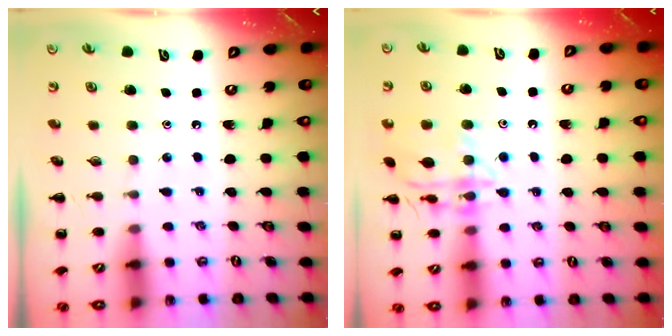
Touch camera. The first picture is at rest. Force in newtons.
{"total": 14.8, "press": 14.8, "slide": 0.5}